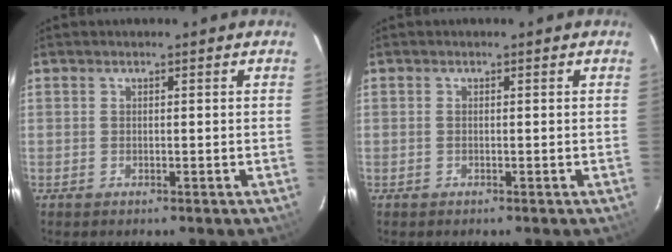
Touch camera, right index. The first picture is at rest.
{"total": 0.0}